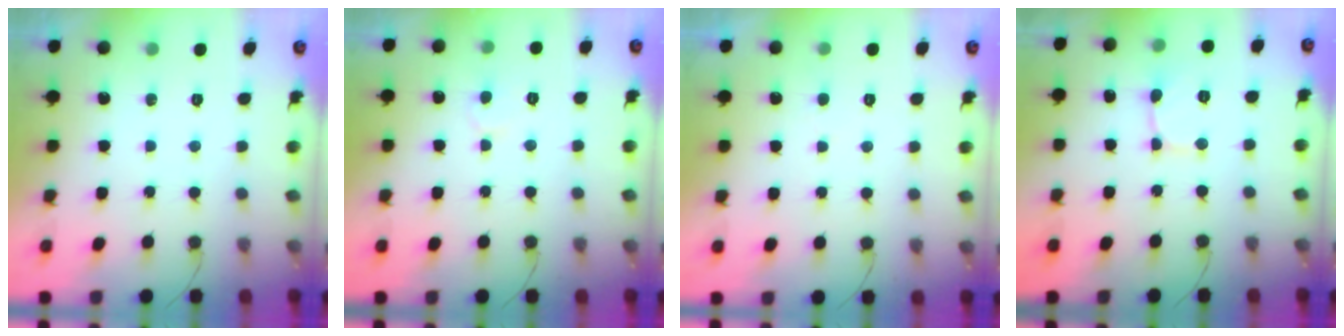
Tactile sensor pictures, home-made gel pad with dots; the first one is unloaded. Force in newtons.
{"total": 4.2, "press": 4.2, "slide": 0.4}
{"total": 2.2, "press": 2.2, "slide": 0.2}
{"total": 3.8, "press": 3.8, "slide": 0.2}